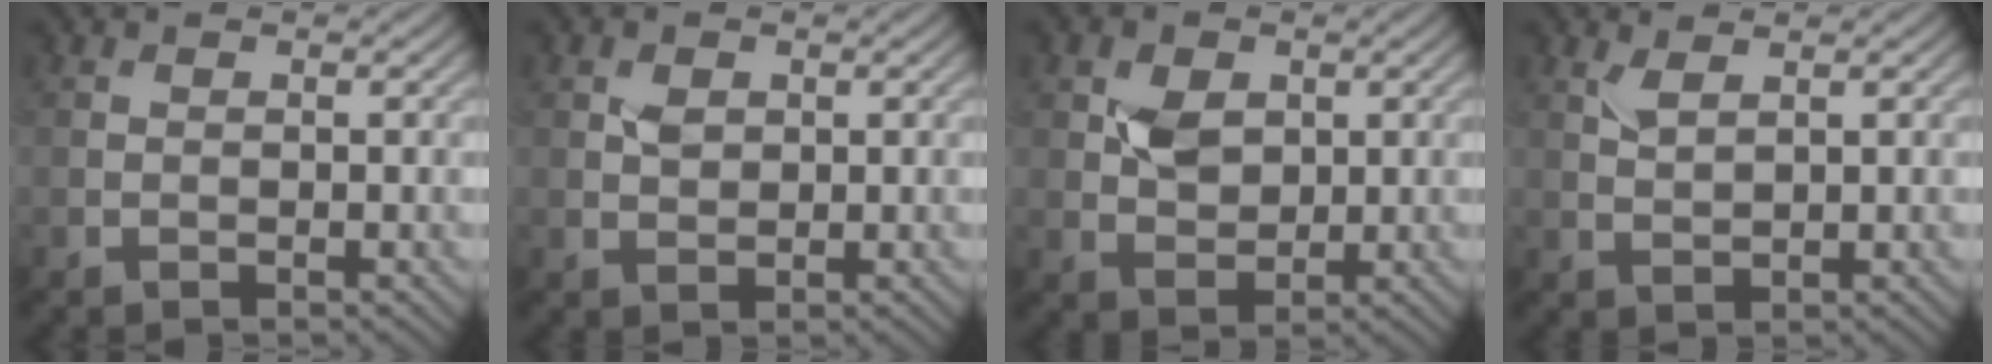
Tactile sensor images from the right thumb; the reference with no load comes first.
{"total": 1.7, "force": [0.6, 1.3, 1.0], "torque": [-0.020, -0.001, 0.012]}
{"total": 4.1, "force": [1.2, 3.1, 2.5], "torque": [-0.051, -0.003, 0.021]}
{"total": 1.8, "force": [1.3, 0.4, 1.2], "torque": [-0.034, -0.001, 0.029]}